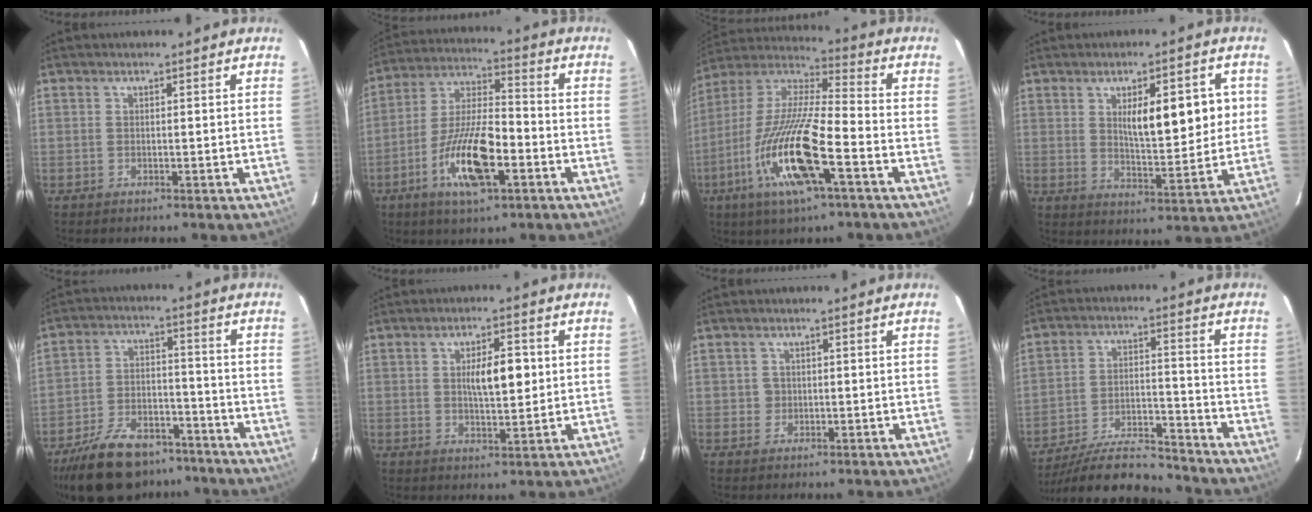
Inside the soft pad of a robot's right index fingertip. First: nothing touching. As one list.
[{"total": 13.6, "force": [-5.4, 3.4, 12.0], "torque": [-0.237, -0.003, -0.095]}, {"total": 18.2, "force": [-6.9, 2.8, 16.6], "torque": [-0.351, -0.017, -0.130]}, {"total": 10.6, "force": [2.5, 3.3, 9.7], "torque": [-0.141, 0.008, 0.045]}, {"total": 15.1, "force": [-11.8, 6.5, 6.9], "torque": [-0.127, 0.012, -0.192]}, {"total": 6.3, "force": [0.9, 2.0, 6.0], "torque": [-0.098, 0.007, 0.019]}, {"total": 1.4, "force": [0.0, 1.4, 0.3], "torque": [-0.004, 0.005, 0.003]}, {"total": 12.4, "force": [-11.8, 1.6, 3.6], "torque": [-0.062, 0.012, -0.203]}]